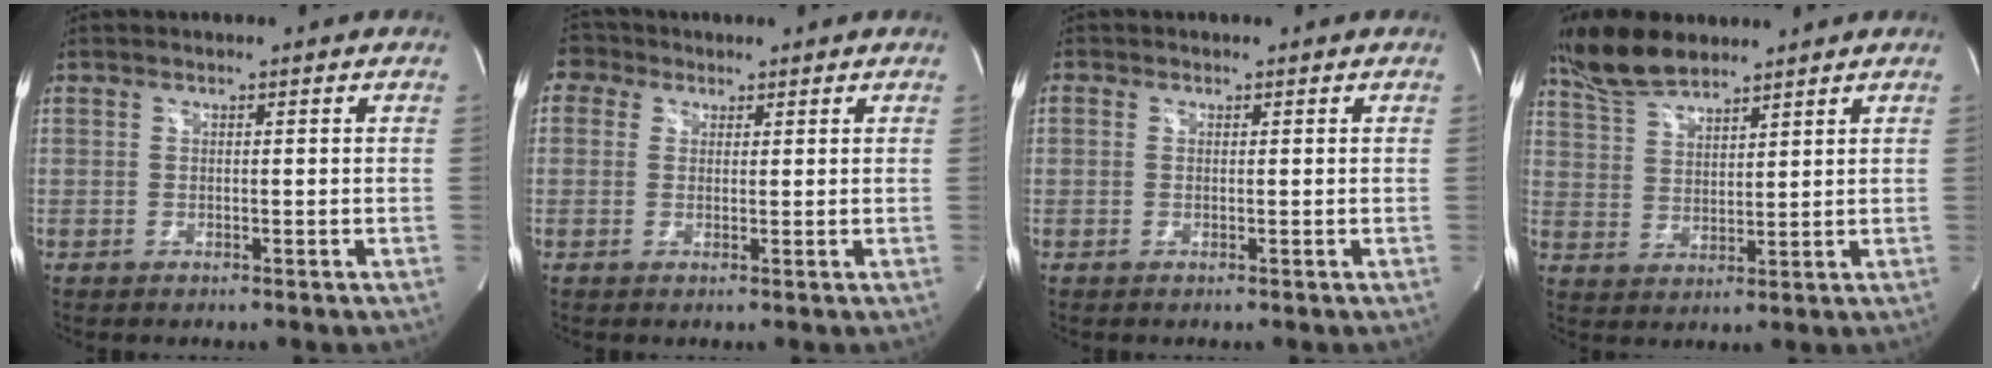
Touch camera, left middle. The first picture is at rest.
{"total": 3.5, "force": [1.9, 2.8, 0.5], "torque": [-0.015, 0.021, 0.035]}
{"total": 0.0}
{"total": 9.1, "force": [7.8, 2.4, 4.0], "torque": [-0.089, 0.016, 0.157]}